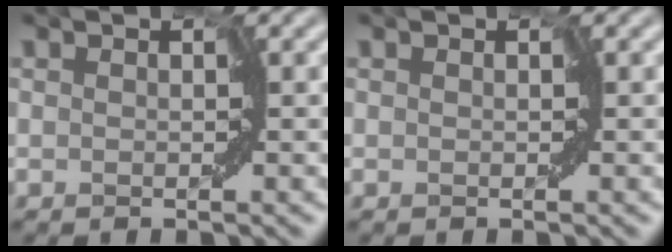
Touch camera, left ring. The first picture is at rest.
{"total": 0.0}